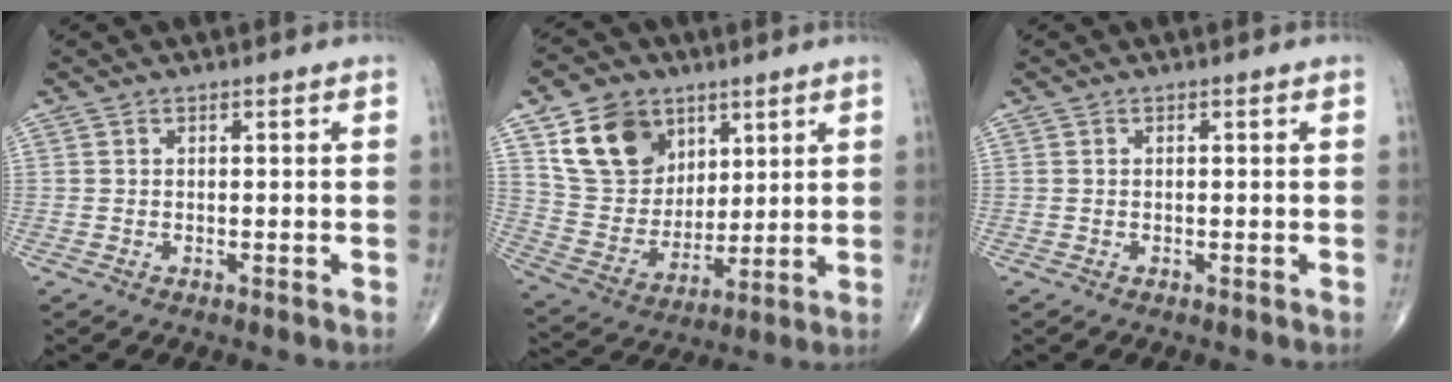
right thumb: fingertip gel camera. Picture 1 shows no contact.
{"total": 15.4, "force": [7.6, 11.4, 6.8], "torque": [-0.095, -0.029, 0.153]}
{"total": 0.0}